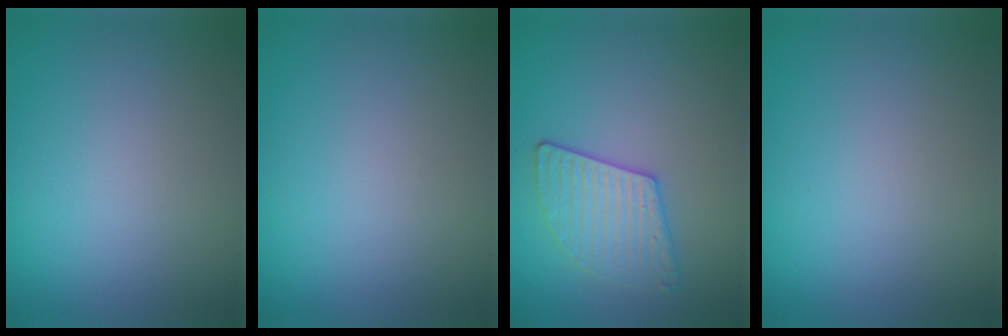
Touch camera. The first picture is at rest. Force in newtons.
{"total": 0.0}
{"total": 2.9, "press": 2.9, "slide": 0.6}
{"total": 0.0}